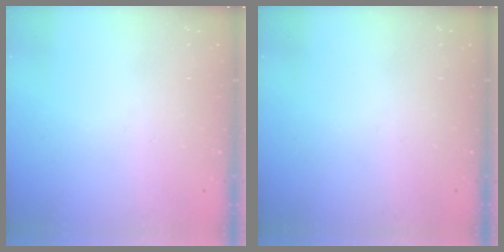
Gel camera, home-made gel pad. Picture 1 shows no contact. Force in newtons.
{"total": 0.0}